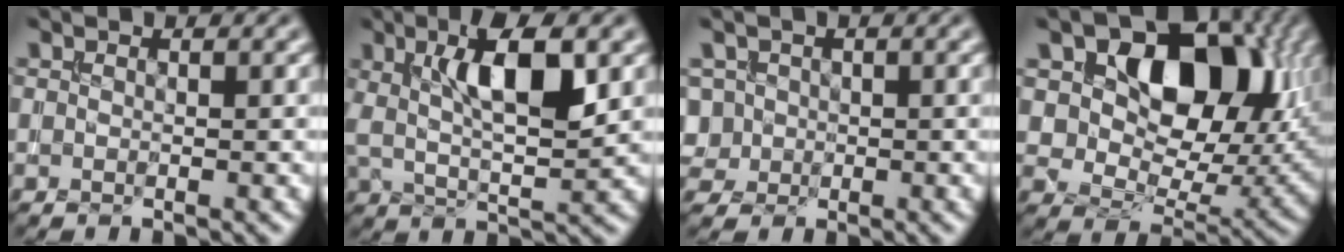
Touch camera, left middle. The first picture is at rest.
{"total": 7.2, "force": [2.1, 2.1, 6.6], "torque": [-0.117, 0.005, 0.036]}
{"total": 3.3, "force": [0.0, 3.2, 0.9], "torque": [-0.017, 0.021, 0.001]}
{"total": 12.9, "force": [4.8, 8.2, 8.8], "torque": [-0.111, -0.002, 0.076]}